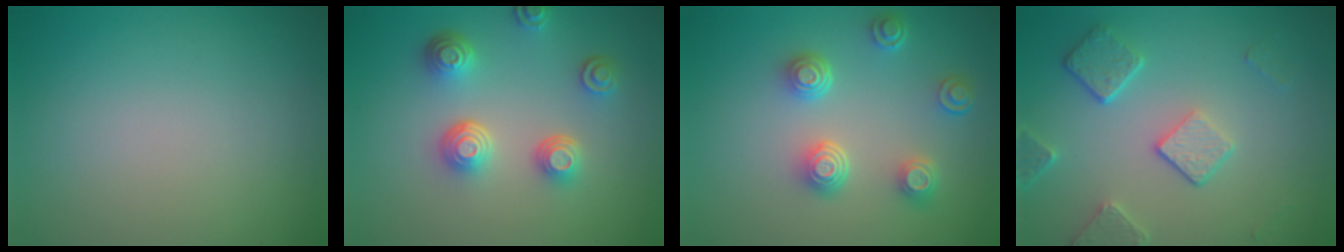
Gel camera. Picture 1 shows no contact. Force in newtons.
{"total": 4.3, "press": 3.4, "slide": 2.5}
{"total": 3.9, "press": 3.0, "slide": 2.5}
{"total": 3.9, "press": 3.1, "slide": 2.4}